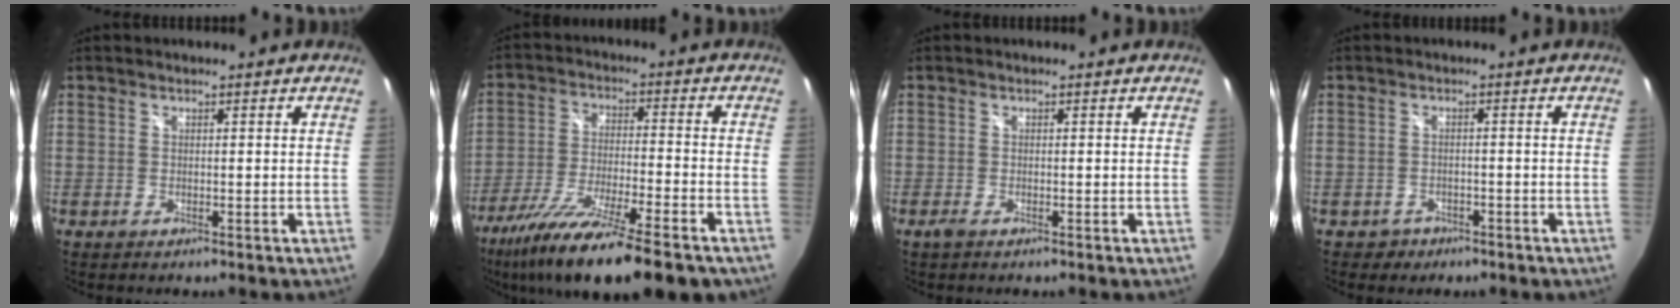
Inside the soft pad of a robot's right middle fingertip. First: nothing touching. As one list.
[{"total": 20.6, "force": [-15.2, 3.3, 13.5], "torque": [-0.255, -0.057, -0.258]}, {"total": 0.9, "force": [-0.6, 0.2, 0.6], "torque": [-0.012, -0.003, -0.014]}, {"total": 3.2, "force": [-1.9, 2.6, 0.4], "torque": [-0.019, 0.001, -0.026]}]